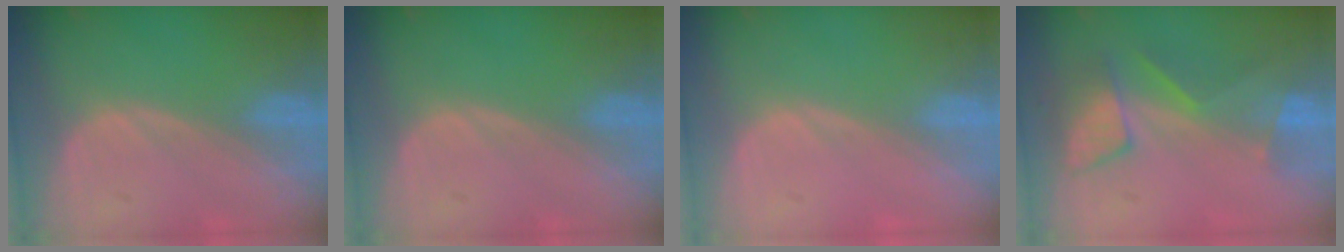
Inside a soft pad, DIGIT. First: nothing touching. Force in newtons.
{"total": 0.0}
{"total": 0.5, "press": 0.0, "slide": 0.5}
{"total": 7.3, "press": 7.0, "slide": 2.2}